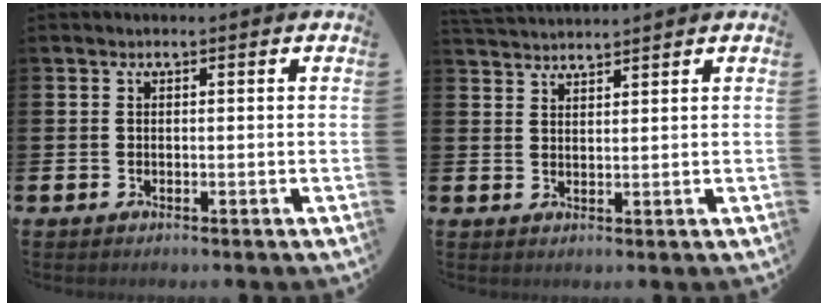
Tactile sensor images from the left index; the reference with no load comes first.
{"total": 2.7, "force": [2.7, -0.1, -0.1], "torque": [-0.003, -0.013, 0.050]}